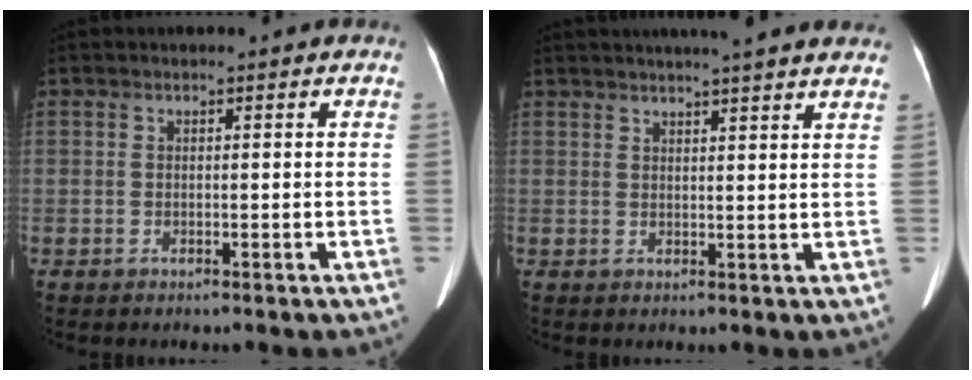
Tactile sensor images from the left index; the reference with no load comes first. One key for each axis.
{"total": 13.2, "fx": 11.5, "fy": 0.9, "fz": 6.3, "tx": -0.090, "ty": 0.028, "tz": 0.134}